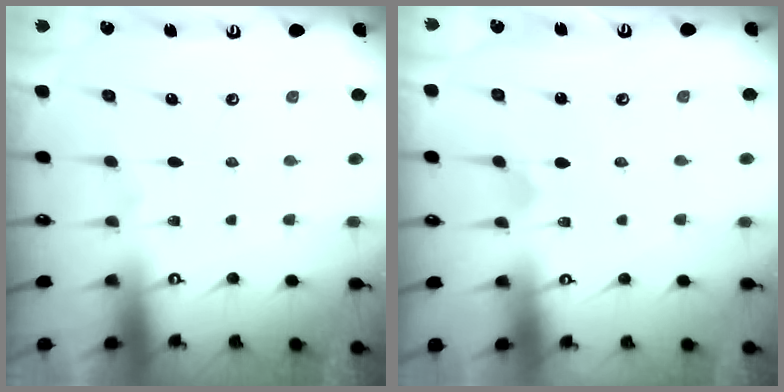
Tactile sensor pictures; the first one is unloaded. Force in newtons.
{"total": 0.6, "press": 0.6, "slide": 0.0}